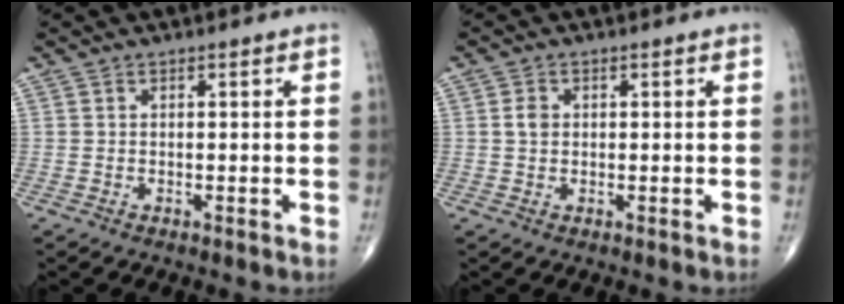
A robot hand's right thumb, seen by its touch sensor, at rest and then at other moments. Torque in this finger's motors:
{"motor_torque": [-0.29, 0.29, 0.01, 0.00, 0.00]}